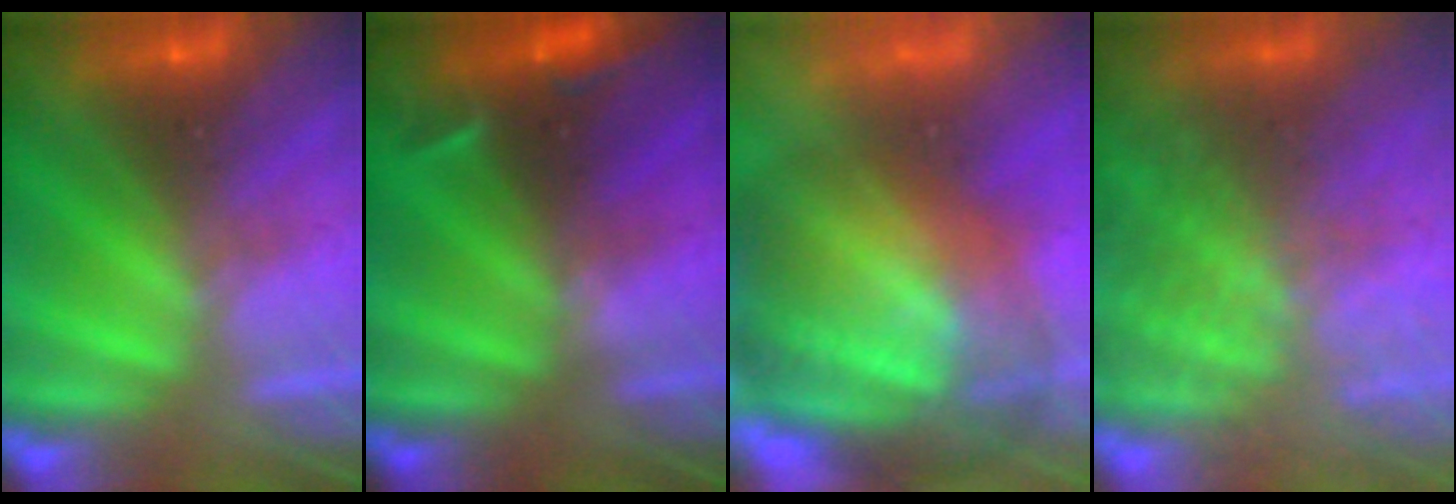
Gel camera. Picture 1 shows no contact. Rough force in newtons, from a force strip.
{"total": 3.4}
{"total": 7.7}
{"total": 7.4}